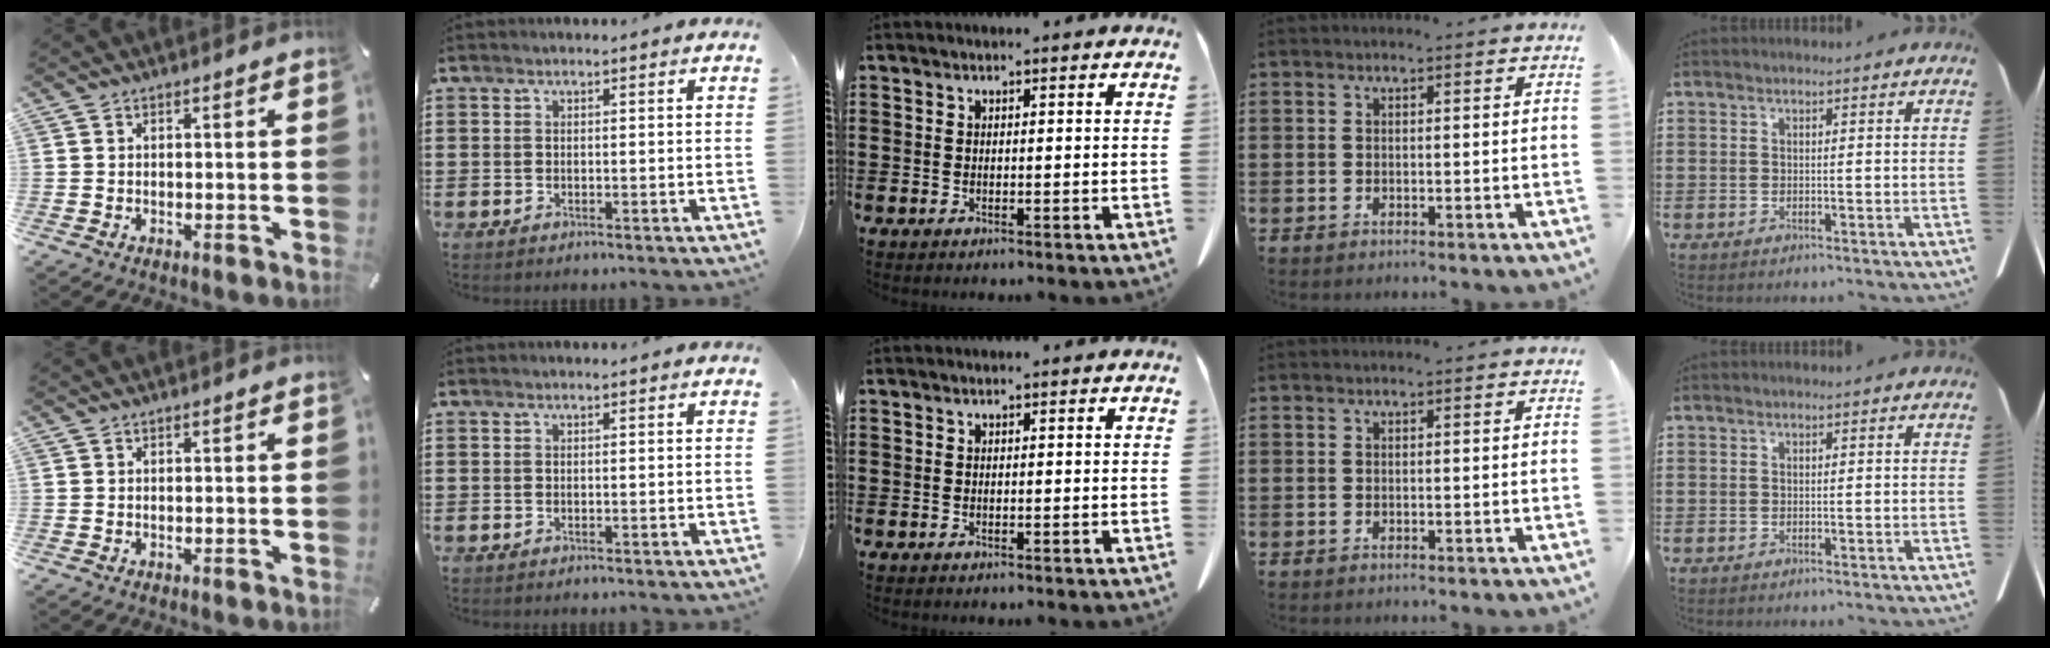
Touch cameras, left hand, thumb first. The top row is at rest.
{}